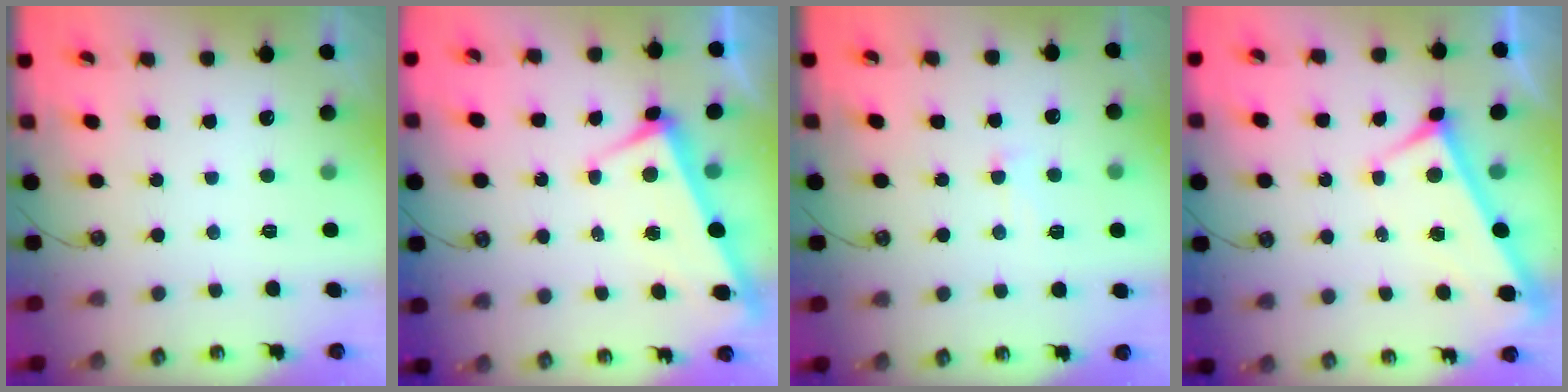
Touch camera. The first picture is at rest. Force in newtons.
{"total": 4.1, "press": 4.1, "slide": 0.4}
{"total": 0.9, "press": 0.6, "slide": 0.7}
{"total": 2.4, "press": 2.3, "slide": 0.6}